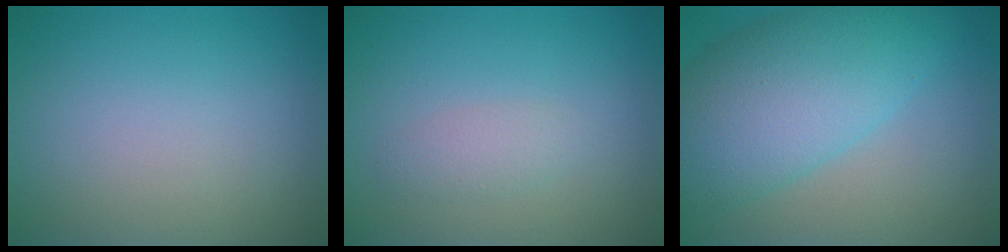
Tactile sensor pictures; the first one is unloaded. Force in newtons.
{"total": 1.4, "press": 1.4, "slide": 0.1}
{"total": 9.1, "press": 9.1, "slide": 0.3}